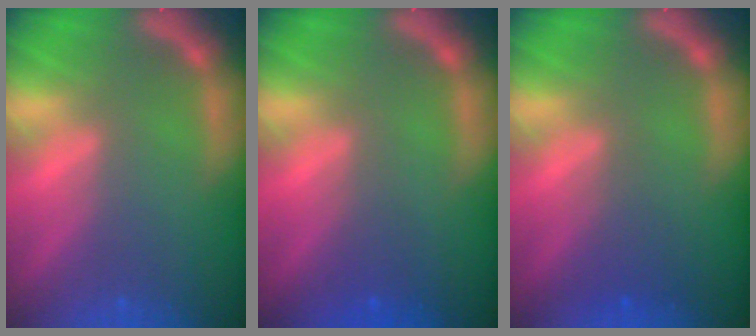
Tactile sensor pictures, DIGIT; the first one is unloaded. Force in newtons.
{"total": 1.5}
{"total": 2.0}